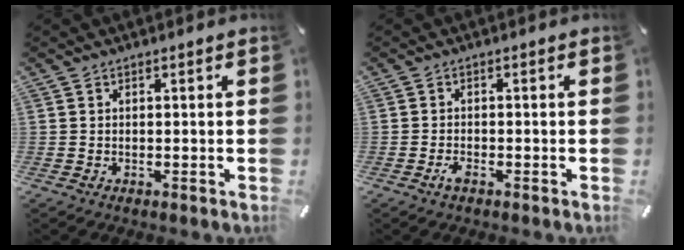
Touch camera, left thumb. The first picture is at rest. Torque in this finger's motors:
{"motor_torque": [0.01, 0.01, 0.07, -0.05, -0.04]}